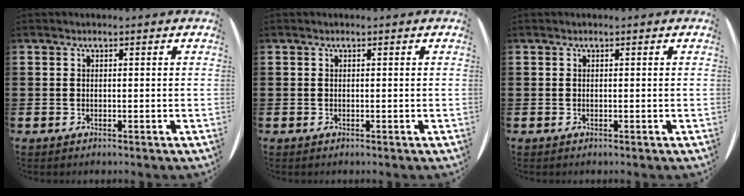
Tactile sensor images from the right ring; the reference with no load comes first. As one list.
[{"total": 0.0}, {"total": 0.0}]